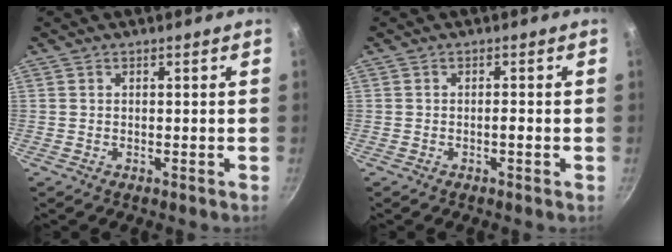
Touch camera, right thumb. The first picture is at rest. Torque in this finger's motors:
{"motor_torque": [2.72, 2.29, 0.52, -0.61, 0.03]}